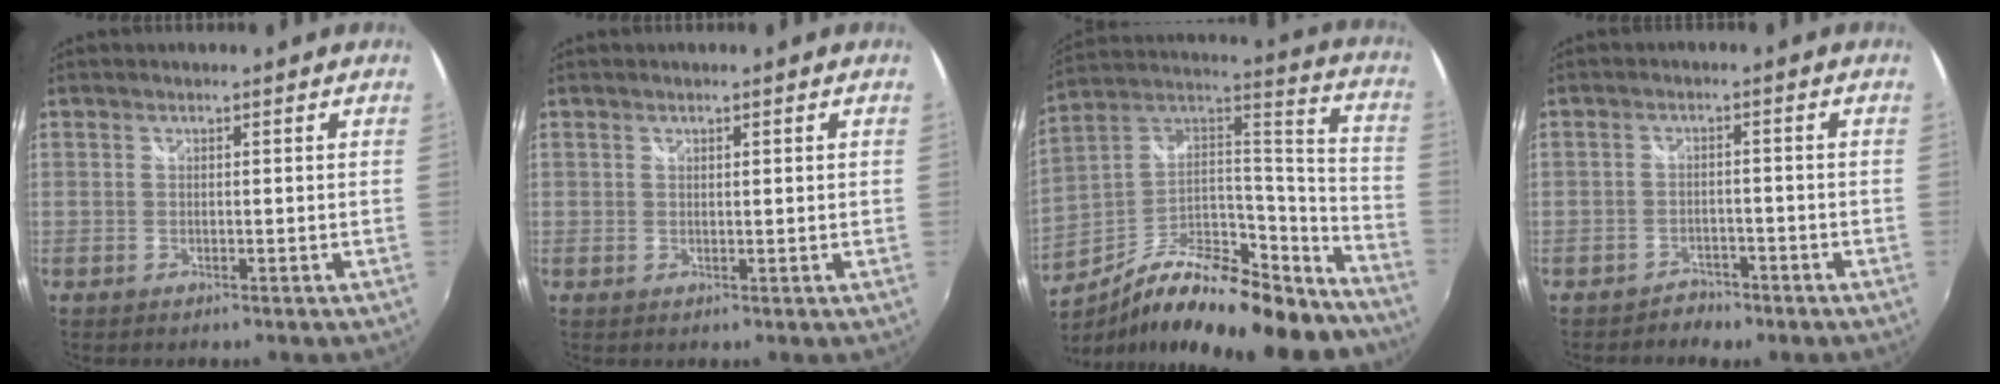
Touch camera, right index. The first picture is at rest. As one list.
[{"total": 1.8, "force": [0.7, -1.7, -0.1], "torque": [0.011, -0.005, 0.016]}, {"total": 27.5, "force": [-21.0, 9.0, 15.2], "torque": [-0.221, 0.014, -0.311]}, {"total": 2.7, "force": [-2.7, 0.2, -0.5], "torque": [0.006, 0.001, -0.039]}]